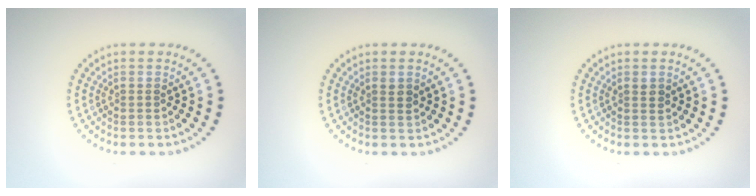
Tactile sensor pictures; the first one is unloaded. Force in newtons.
{"total": 0.8, "press": 0.7, "slide": 0.4}
{"total": 0.9, "press": 0.8, "slide": 0.4}